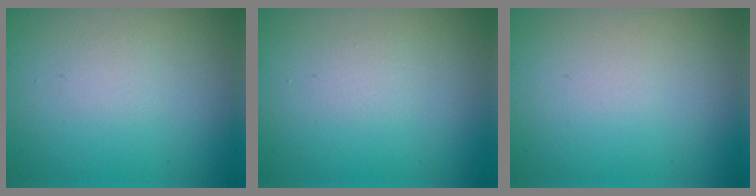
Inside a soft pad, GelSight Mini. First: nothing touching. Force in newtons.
{"total": 0.8, "press": 0.8, "slide": 0.0}
{"total": 0.0}